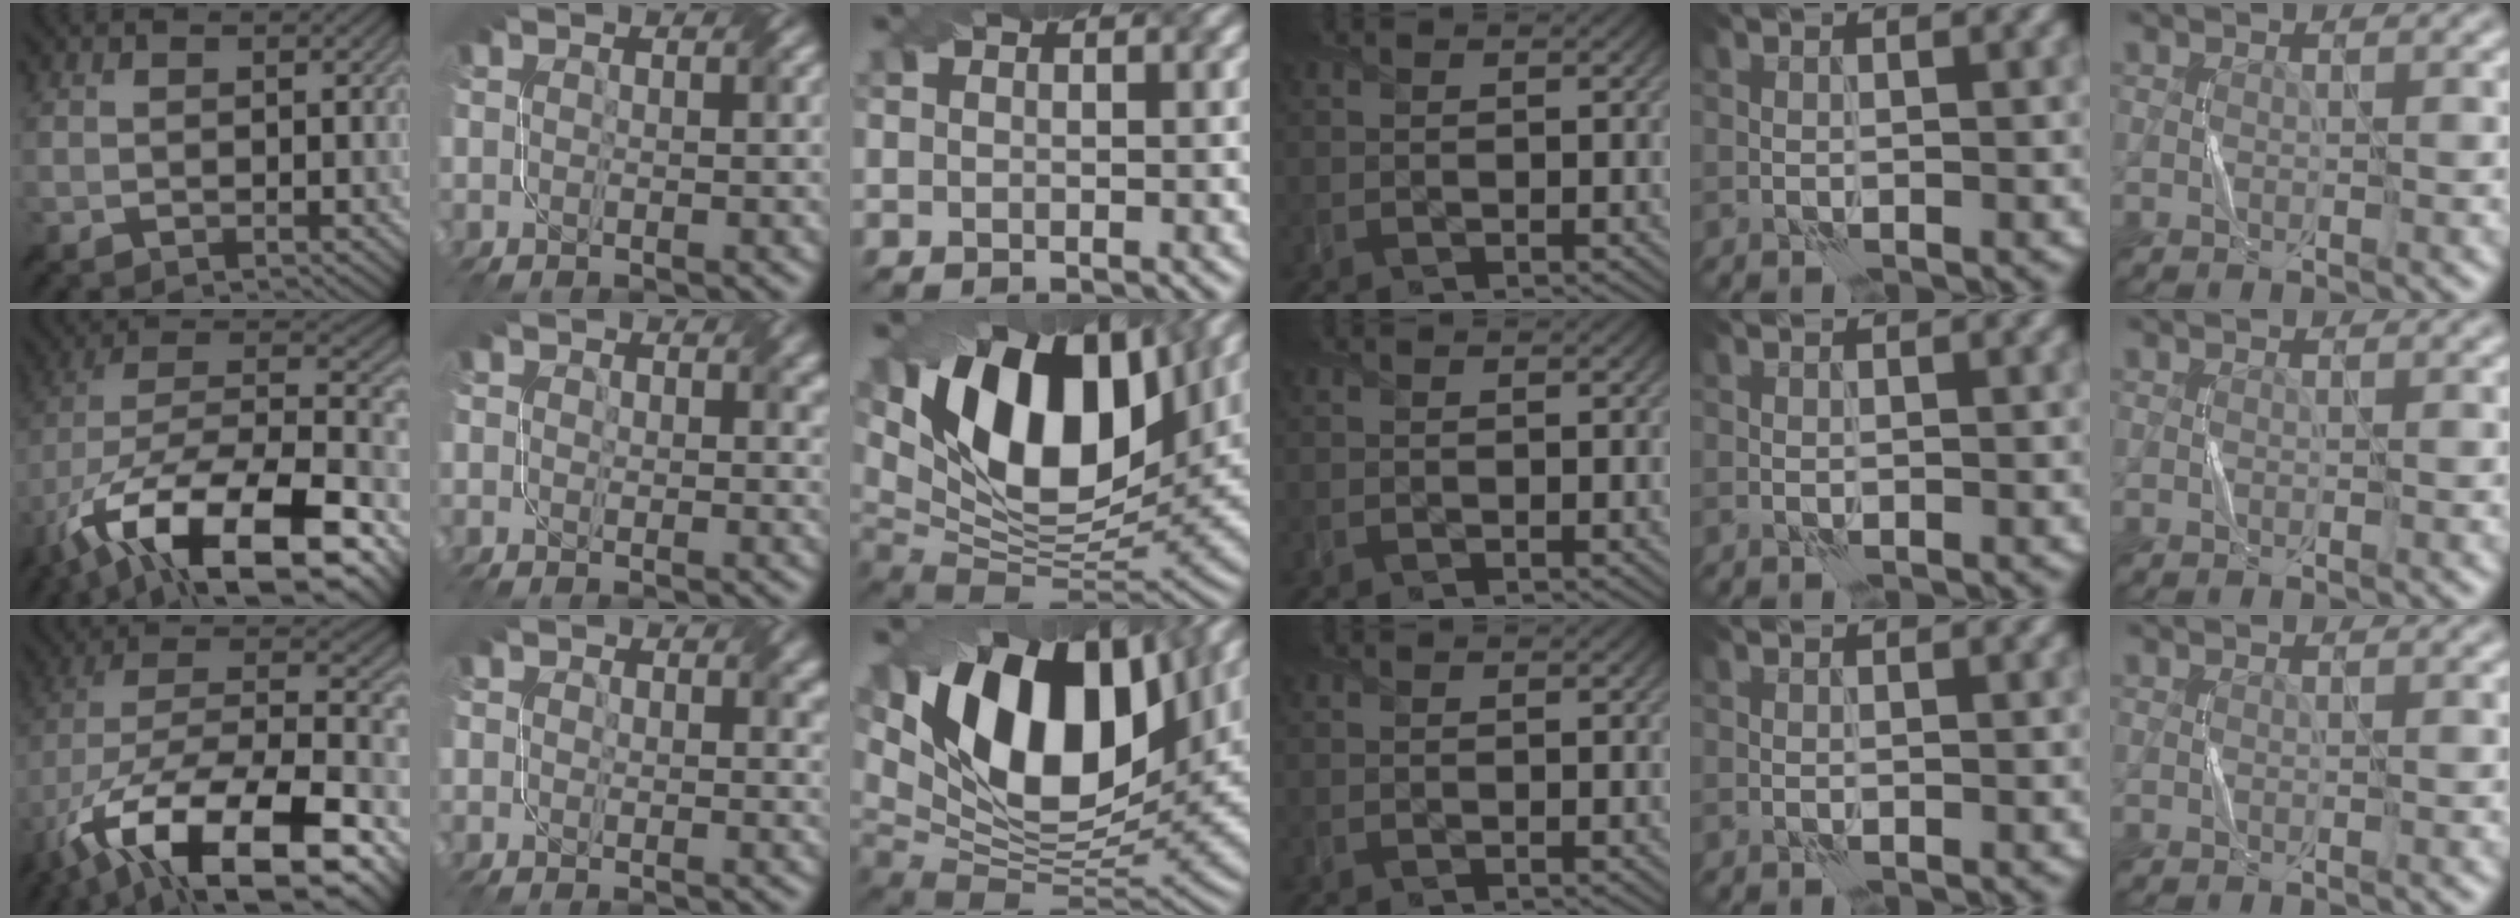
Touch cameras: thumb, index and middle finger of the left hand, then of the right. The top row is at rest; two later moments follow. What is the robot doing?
{"motion": "twist", "object": "screw"}